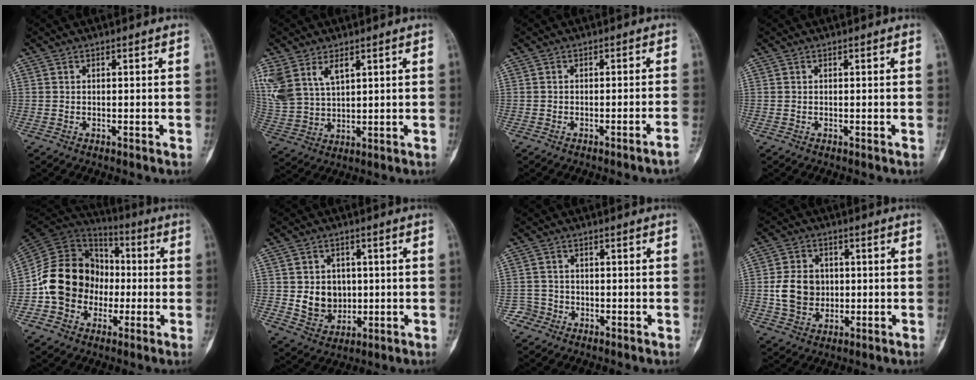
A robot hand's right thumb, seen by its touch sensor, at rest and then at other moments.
{"total": 12.4, "force": [6.1, 7.6, 7.8], "torque": [-0.174, -0.009, 0.136]}
{"total": 2.6, "force": [-1.8, -0.6, 1.8], "torque": [-0.039, 0.015, -0.021]}
{"total": 0.0}
{"total": 17.1, "force": [-2.8, 14.6, 8.5], "torque": [-0.120, 0.047, -0.053]}
{"total": 8.1, "force": [0.1, 7.0, 4.1], "torque": [-0.029, 0.000, 0.015]}
{"total": 2.3, "force": [-1.3, 1.8, -0.5], "torque": [0.020, 0.009, -0.031]}
{"total": 9.6, "force": [-0.1, 7.9, 5.4], "torque": [-0.076, 0.004, 0.001]}